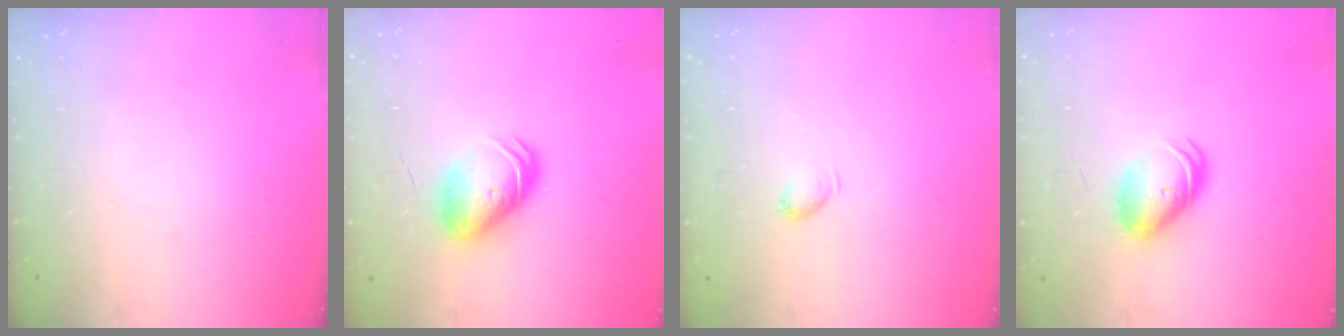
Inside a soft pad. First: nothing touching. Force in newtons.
{"total": 8.5, "press": 8.5, "slide": 0.2}
{"total": 2.5, "press": 2.4, "slide": 0.4}
{"total": 9.3, "press": 9.3, "slide": 1.1}